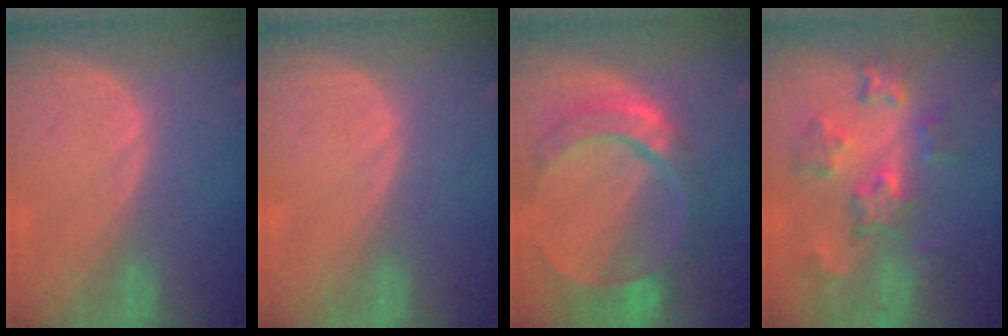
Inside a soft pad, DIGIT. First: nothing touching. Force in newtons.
{"total": 0.0}
{"total": 10.5, "press": 8.9, "slide": 5.6}
{"total": 8.7, "press": 7.8, "slide": 3.9}